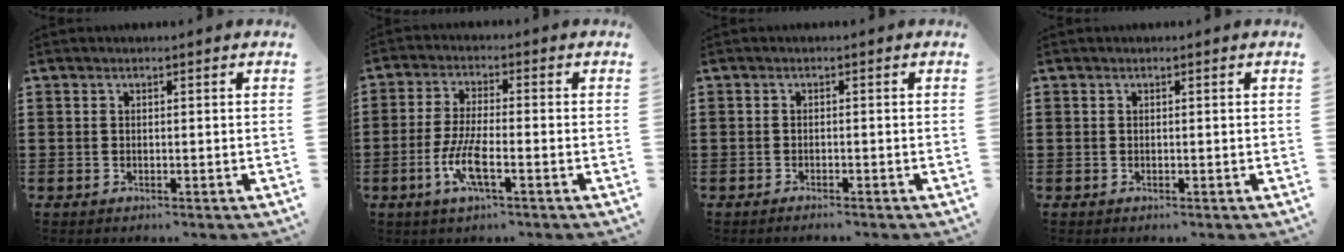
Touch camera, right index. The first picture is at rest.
{"total": 6.4, "force": [-2.5, 1.6, 5.7], "torque": [-0.128, -0.011, -0.053]}
{"total": 0.8, "force": [-0.8, -0.1, 0.1], "torque": [-0.004, -0.002, -0.015]}
{"total": 0.0}